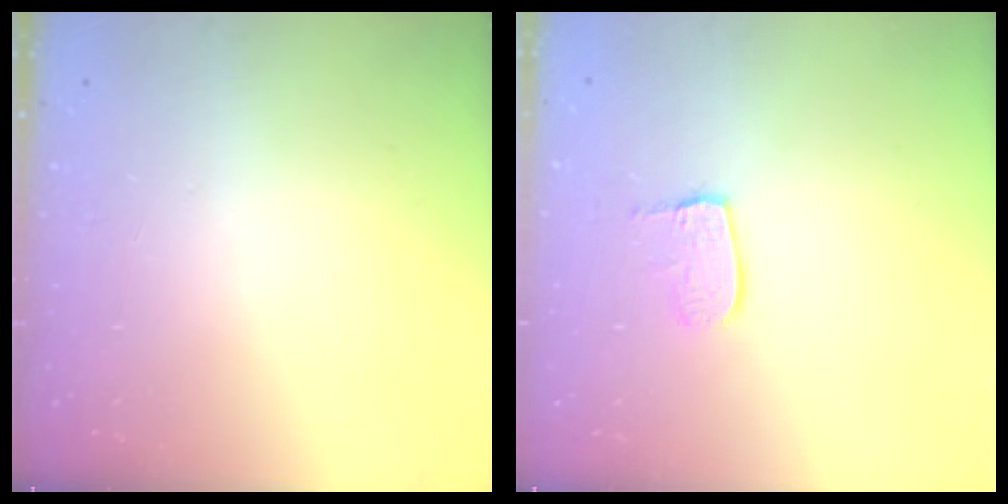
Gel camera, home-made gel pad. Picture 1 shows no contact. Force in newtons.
{"total": 8.2, "press": 8.2, "slide": 0.7}